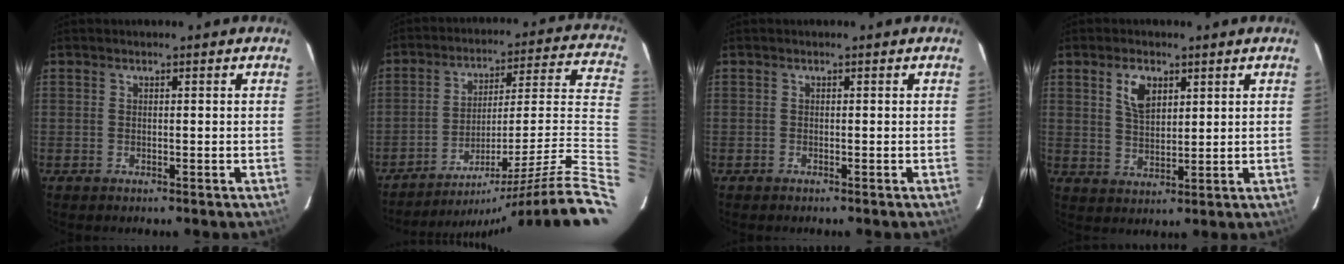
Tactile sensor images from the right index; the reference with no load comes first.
{"total": 25.0, "force": [-19.2, -1.4, 15.9], "torque": [-0.174, -0.037, -0.278]}
{"total": 0.0}
{"total": 5.8, "force": [2.8, 3.1, 4.0], "torque": [-0.074, 0.007, 0.056]}